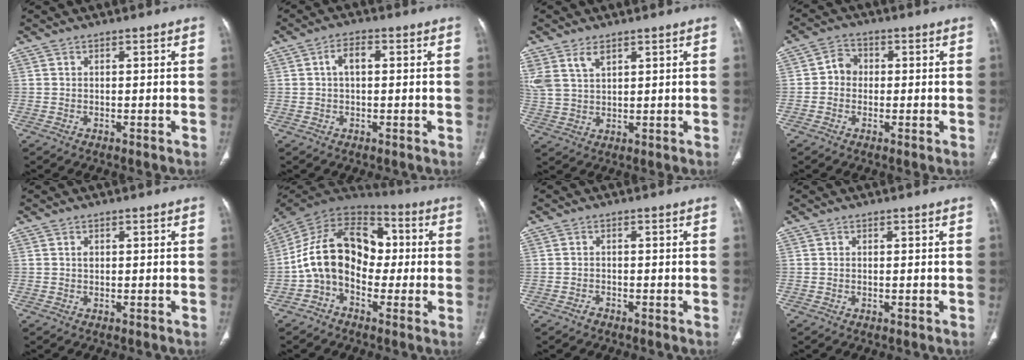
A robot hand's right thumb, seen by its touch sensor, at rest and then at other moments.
{"total": 3.6, "force": [0.5, 2.0, 2.9], "torque": [-0.052, 0.013, 0.005]}
{"total": 5.4, "force": [3.3, 2.8, 3.3], "torque": [-0.066, -0.009, 0.076]}
{"total": 4.1, "force": [-0.2, 3.6, 1.8], "torque": [-0.011, 0.014, -0.014]}
{"total": 0.7, "force": [0.1, 0.5, 0.4], "torque": [-0.005, 0.001, 0.002]}
{"total": 16.7, "force": [-1.5, 11.9, 11.6], "torque": [-0.177, 0.050, -0.039]}
{"total": 1.0, "force": [-0.9, 0.5, 0.2], "torque": [-0.005, 0.002, -0.019]}
{"total": 0.0}